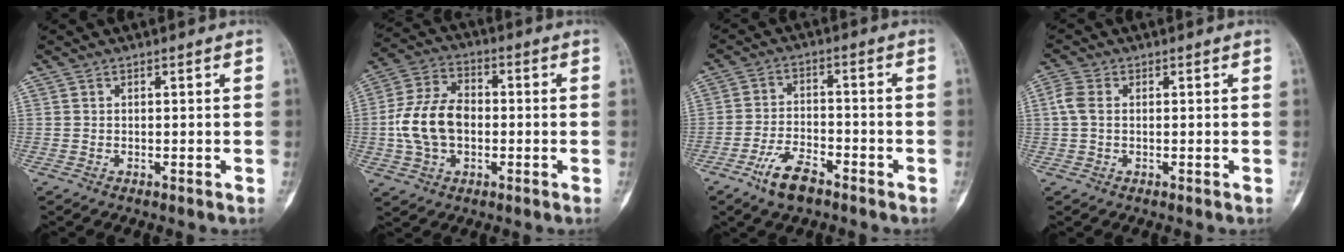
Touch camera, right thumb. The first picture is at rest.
{"total": 12.5, "force": [-1.0, 8.4, 9.2], "torque": [-0.171, 0.026, -0.023]}
{"total": 7.7, "force": [-5.0, 3.4, 4.8], "torque": [-0.089, 0.024, -0.092]}
{"total": 3.5, "force": [0.3, 2.4, 2.5], "torque": [-0.066, 0.009, 0.002]}